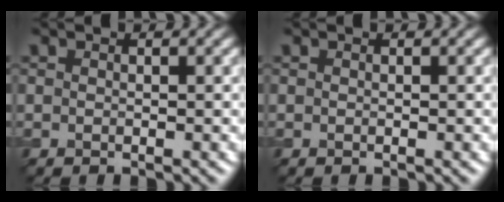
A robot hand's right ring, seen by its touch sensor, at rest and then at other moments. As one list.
[{"total": 0.0}]